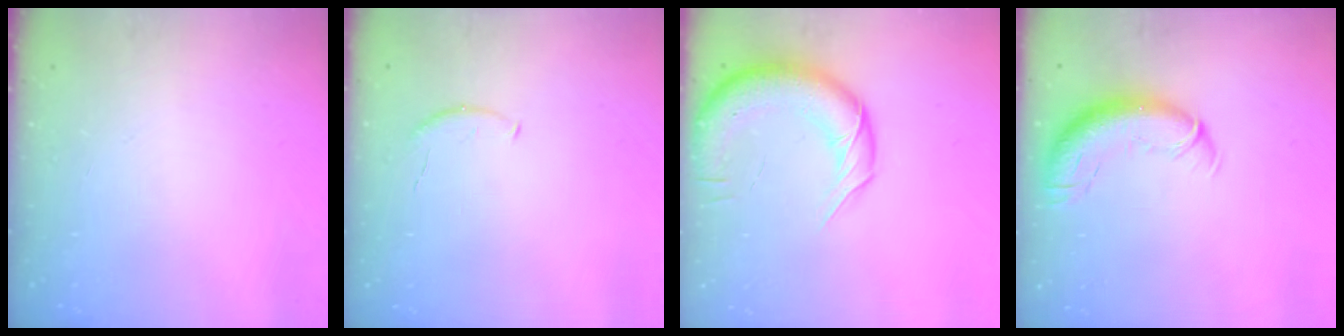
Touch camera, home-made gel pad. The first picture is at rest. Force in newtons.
{"total": 5.3, "press": 5.2, "slide": 0.6}
{"total": 13.9, "press": 13.4, "slide": 3.7}
{"total": 12.1, "press": 11.7, "slide": 3.1}